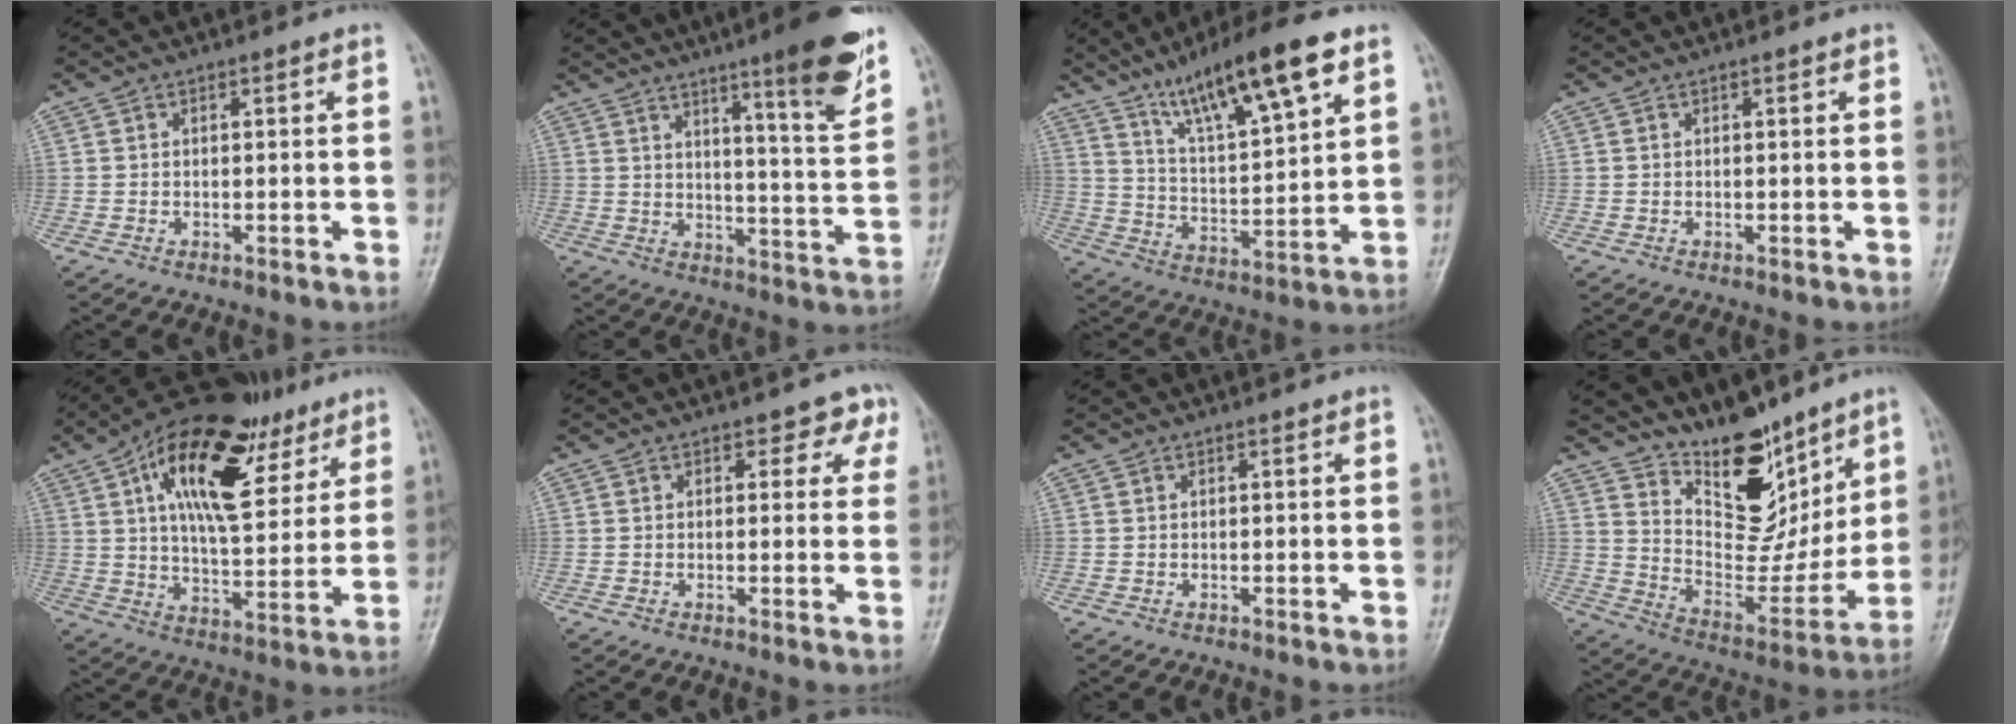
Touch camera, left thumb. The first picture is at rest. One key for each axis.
{"total": 14.6, "fx": 9.2, "fy": 1.3, "fz": 11.2, "tx": -0.142, "ty": -0.056, "tz": 0.133}
{"total": 17.8, "fx": 10.5, "fy": 3.7, "fz": 13.9, "tx": -0.219, "ty": -0.039, "tz": 0.188}
{"total": 0.5, "fx": 0.2, "fy": 0.2, "fz": 0.5, "tx": -0.005, "ty": 0.001, "tz": 0.002}
{"total": 23.2, "fx": 10.7, "fy": 11.1, "fz": 17.4, "tx": -0.238, "ty": -0.018, "tz": 0.171}
{"total": 3.6, "fx": 2.0, "fy": 2.5, "fz": 1.5, "tx": 0.017, "ty": -0.008, "tz": 0.010}
{"total": 0.0}
{"total": 17.6, "fx": 12.4, "fy": 9.1, "fz": 8.7, "tx": -0.072, "ty": -0.085, "tz": 0.215}